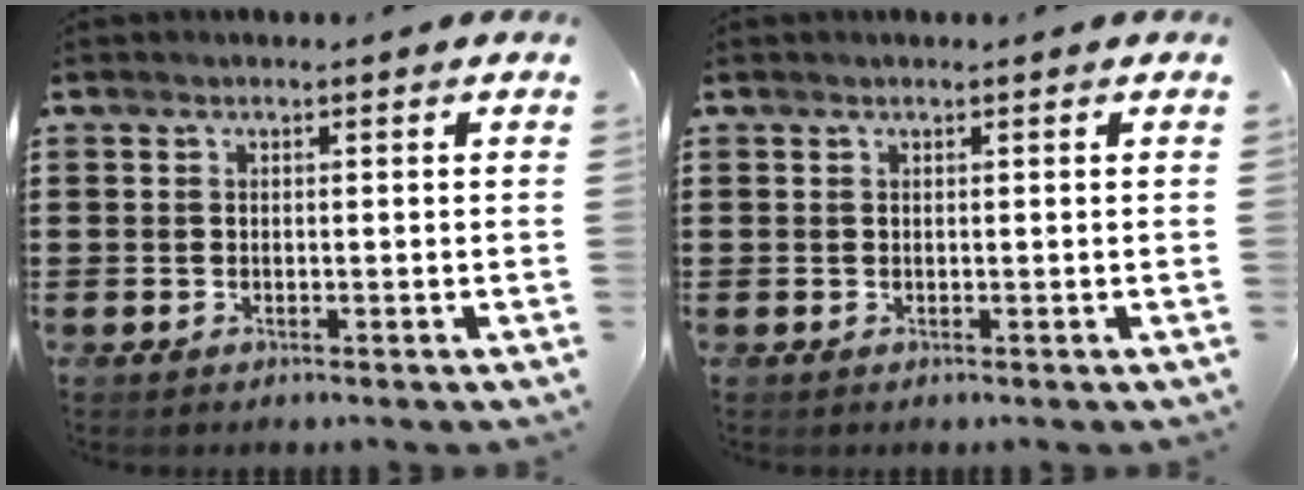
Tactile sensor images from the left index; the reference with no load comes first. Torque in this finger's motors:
{"motor_torque": [0.07, 0.25, 0.07, 0.00]}